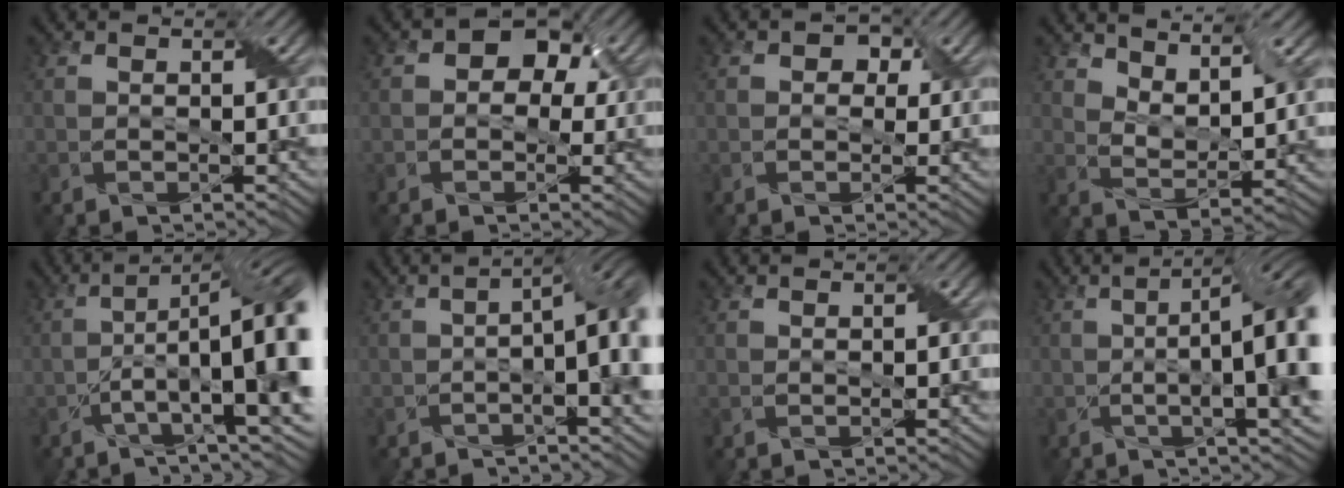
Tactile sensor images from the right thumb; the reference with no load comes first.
{"total": 5.5, "force": [1.1, 4.2, 3.4], "torque": [-0.033, 0.019, -0.010]}
{"total": 2.3, "force": [0.5, 1.9, 1.1], "torque": [-0.017, 0.004, -0.001]}
{"total": 6.6, "force": [4.8, 2.5, 3.7], "torque": [-0.076, -0.001, 0.087]}
{"total": 15.6, "force": [-2.2, 5.0, 14.6], "torque": [-0.226, -0.011, -0.031]}
{"total": 9.9, "force": [-0.9, 3.4, 9.2], "torque": [-0.121, -0.003, -0.015]}
{"total": 0.7, "force": [0.0, 0.3, 0.6], "torque": [-0.012, 0.001, 0.001]}
{"total": 13.5, "force": [-0.1, 4.1, 12.9], "torque": [-0.169, 0.006, -0.004]}